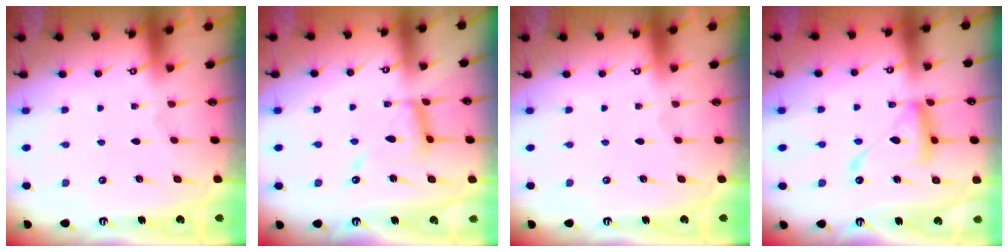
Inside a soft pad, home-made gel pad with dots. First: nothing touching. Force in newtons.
{"total": 12.6, "press": 12.5, "slide": 1.1}
{"total": 0.0}
{"total": 13.8, "press": 13.7, "slide": 1.2}